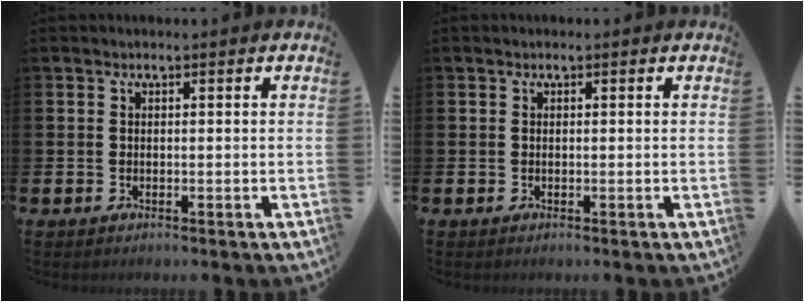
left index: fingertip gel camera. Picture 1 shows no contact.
{"total": 0.0}